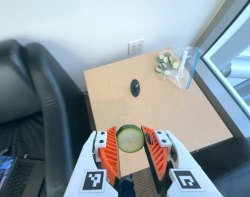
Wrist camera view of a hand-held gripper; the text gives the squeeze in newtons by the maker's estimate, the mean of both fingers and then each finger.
{"total": 8.5, "left": 8.2, "right": 8.8}